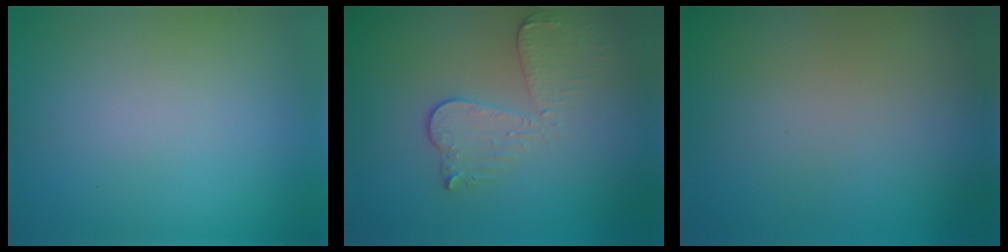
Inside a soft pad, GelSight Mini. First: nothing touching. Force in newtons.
{"total": 3.4, "press": 3.0, "slide": 1.6}
{"total": 0.0}